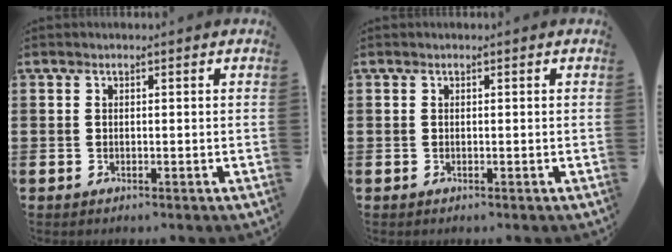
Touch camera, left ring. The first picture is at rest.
{"total": 0.0}